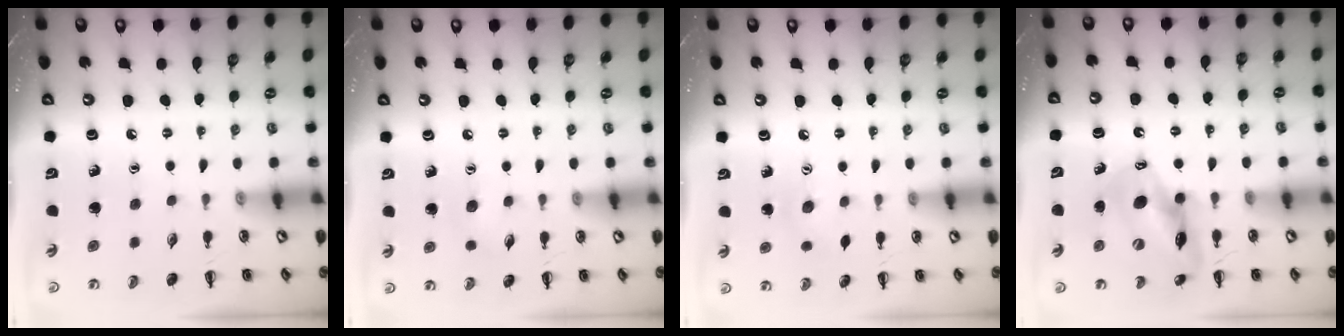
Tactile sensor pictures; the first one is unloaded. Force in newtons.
{"total": 4.4, "press": 4.2, "slide": 1.2}
{"total": 6.4, "press": 6.2, "slide": 1.6}
{"total": 13.0, "press": 12.4, "slide": 3.8}